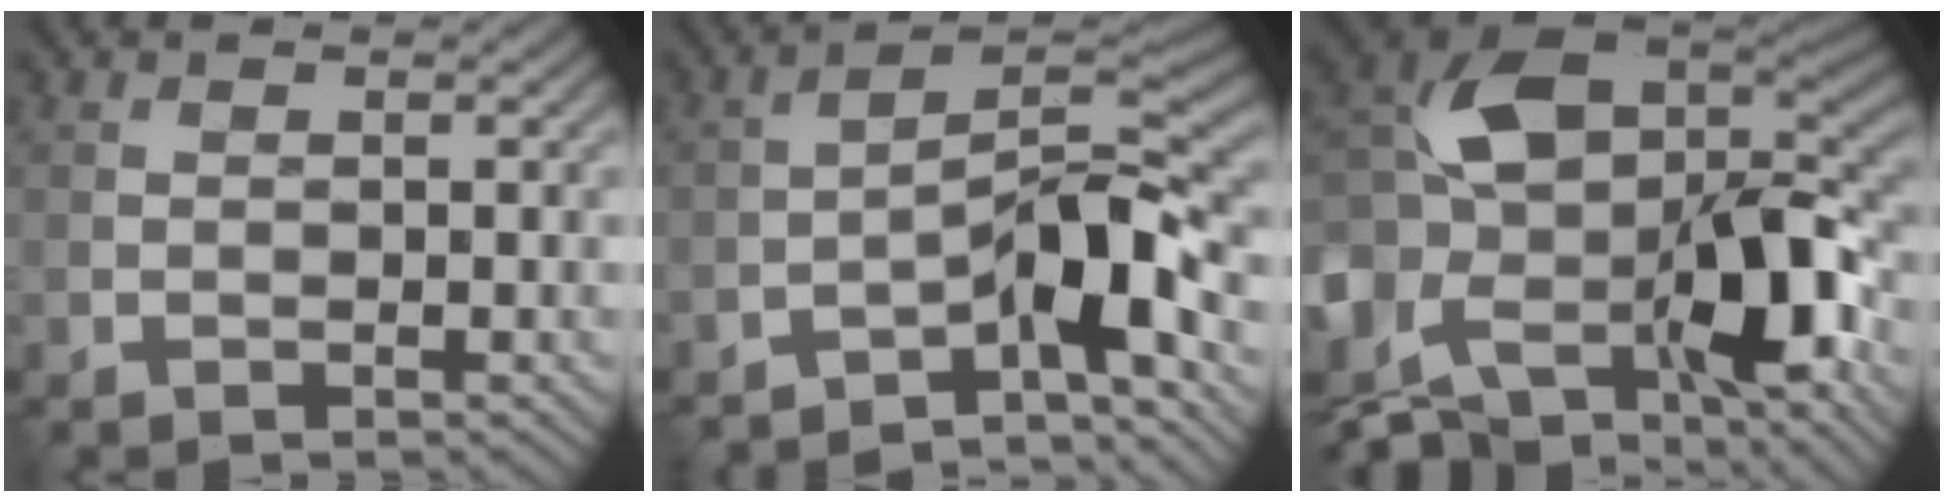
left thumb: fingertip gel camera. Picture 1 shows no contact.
{"total": 9.5, "force": [-6.2, 2.3, 6.8], "torque": [-0.091, 0.013, -0.119]}
{"total": 15.1, "force": [-2.9, 8.6, 12.1], "torque": [-0.254, -0.014, -0.056]}